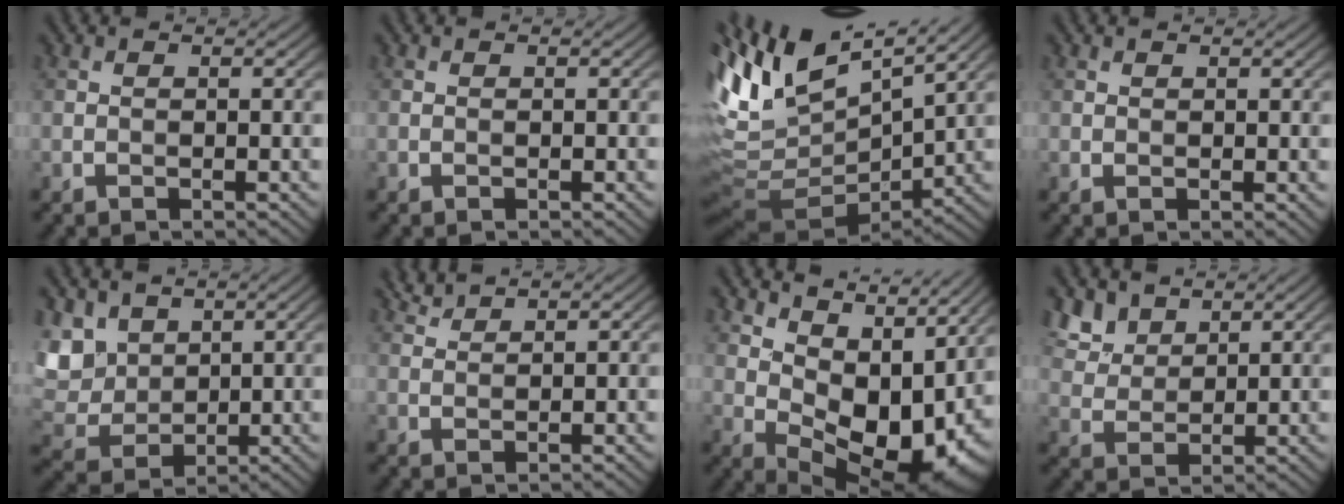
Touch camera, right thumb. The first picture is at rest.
{"total": 0.0}
{"total": 13.5, "force": [5.4, 5.5, 11.1], "torque": [-0.223, 0.015, 0.121]}
{"total": 0.6, "force": [0.4, 0.4, 0.3], "torque": [-0.006, -0.003, 0.011]}
{"total": 7.4, "force": [3.3, 5.4, 3.9], "torque": [-0.127, 0.000, 0.060]}
{"total": 1.7, "force": [1.6, 0.1, 0.6], "torque": [-0.022, 0.004, 0.037]}
{"total": 12.3, "force": [5.0, 7.1, 8.7], "torque": [-0.154, -0.009, 0.100]}
{"total": 5.4, "force": [3.8, 3.0, 2.2], "torque": [-0.067, -0.007, 0.090]}